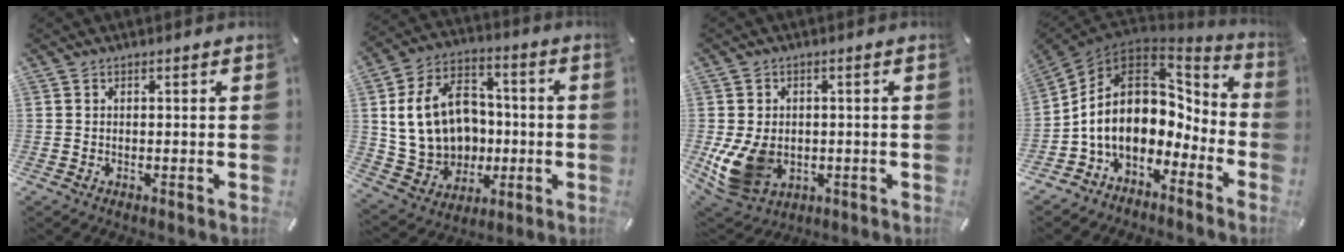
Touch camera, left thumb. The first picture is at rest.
{"total": 18.0, "force": [0.2, 15.1, 9.7], "torque": [-0.186, 0.013, 0.021]}
{"total": 11.0, "force": [-1.7, 8.7, 6.5], "torque": [-0.146, 0.000, -0.027]}
{"total": 16.2, "force": [-0.6, 12.2, 10.7], "torque": [-0.211, -0.009, -0.010]}